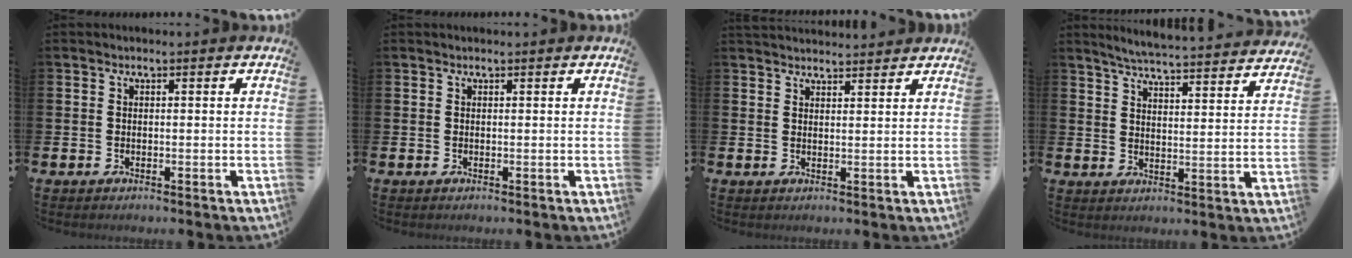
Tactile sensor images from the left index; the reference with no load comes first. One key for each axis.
{"total": 0.0}
{"total": 2.4, "fx": 2.3, "fy": 0.3, "fz": -0.1, "tx": -0.001, "ty": -0.012, "tz": 0.043}
{"total": 5.3, "fx": 5.2, "fy": -0.2, "fz": 1.1, "tx": -0.036, "ty": -0.043, "tz": 0.088}